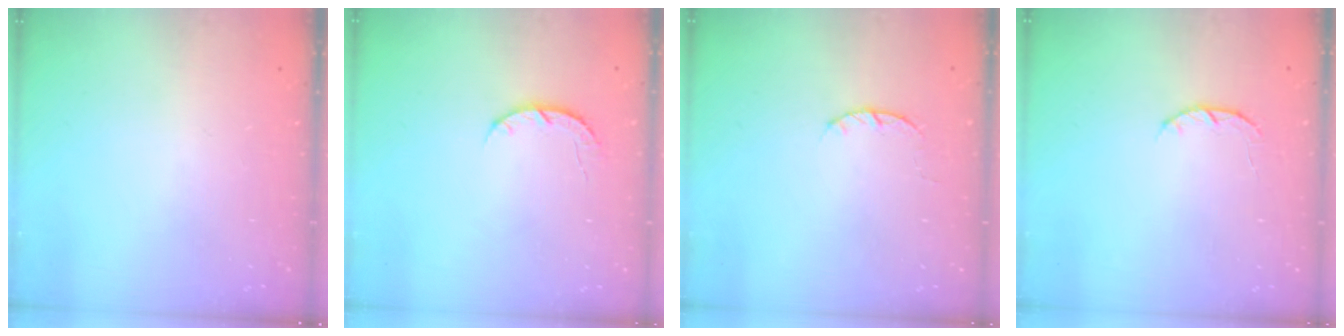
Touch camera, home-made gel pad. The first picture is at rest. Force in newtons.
{"total": 3.9, "press": 3.8, "slide": 0.6}
{"total": 2.3, "press": 2.3, "slide": 0.4}
{"total": 3.7, "press": 3.7, "slide": 0.6}